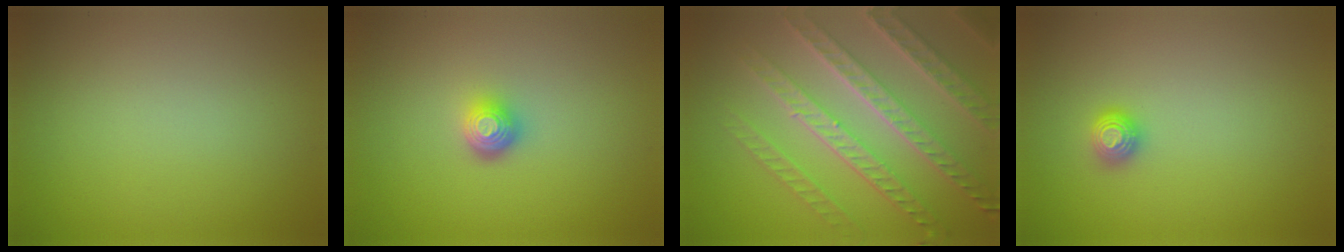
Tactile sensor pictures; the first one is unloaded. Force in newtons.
{"total": 2.0, "press": 1.4, "slide": 1.4}
{"total": 7.6, "press": 5.5, "slide": 5.2}
{"total": 1.1, "press": 1.1, "slide": 0.2}